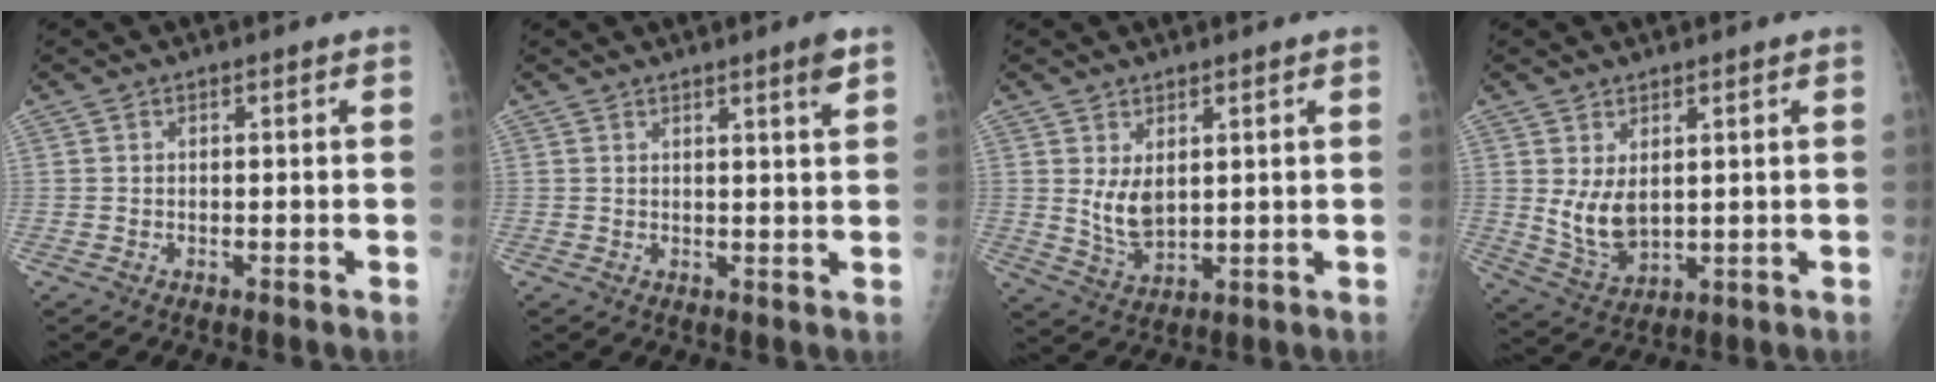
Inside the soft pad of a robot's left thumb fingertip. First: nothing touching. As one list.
[{"total": 3.1, "force": [2.0, -0.1, 2.3], "torque": [-0.033, -0.016, 0.031]}, {"total": 5.8, "force": [1.8, 3.4, 4.3], "torque": [-0.068, -0.022, 0.046]}, {"total": 6.8, "force": [1.7, 4.1, 5.2], "torque": [-0.086, -0.024, 0.049]}]